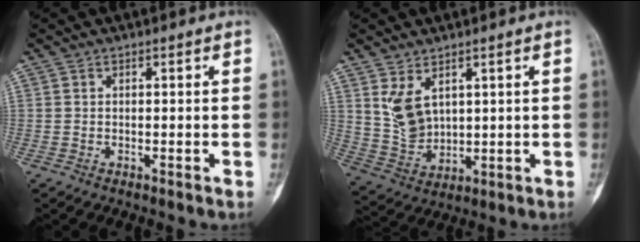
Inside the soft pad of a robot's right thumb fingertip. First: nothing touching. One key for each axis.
{"total": 7.3, "fx": 3.0, "fy": 4.5, "fz": 5.0, "tx": -0.084, "ty": -0.019, "tz": 0.076}